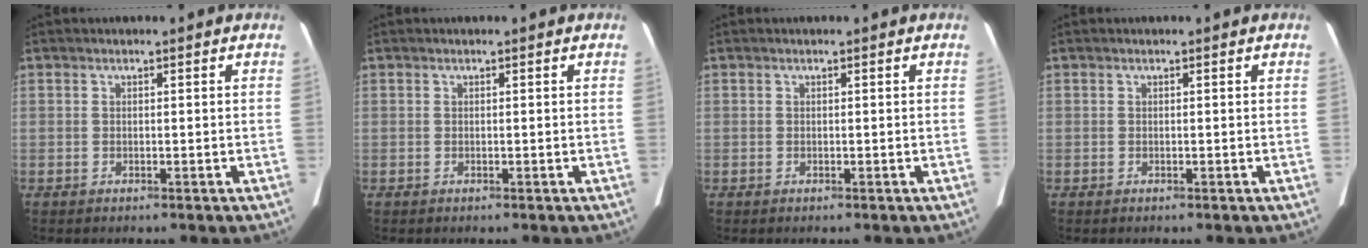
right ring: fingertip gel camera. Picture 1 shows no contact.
{"total": 0.0}
{"total": 0.0}
{"total": 0.0}